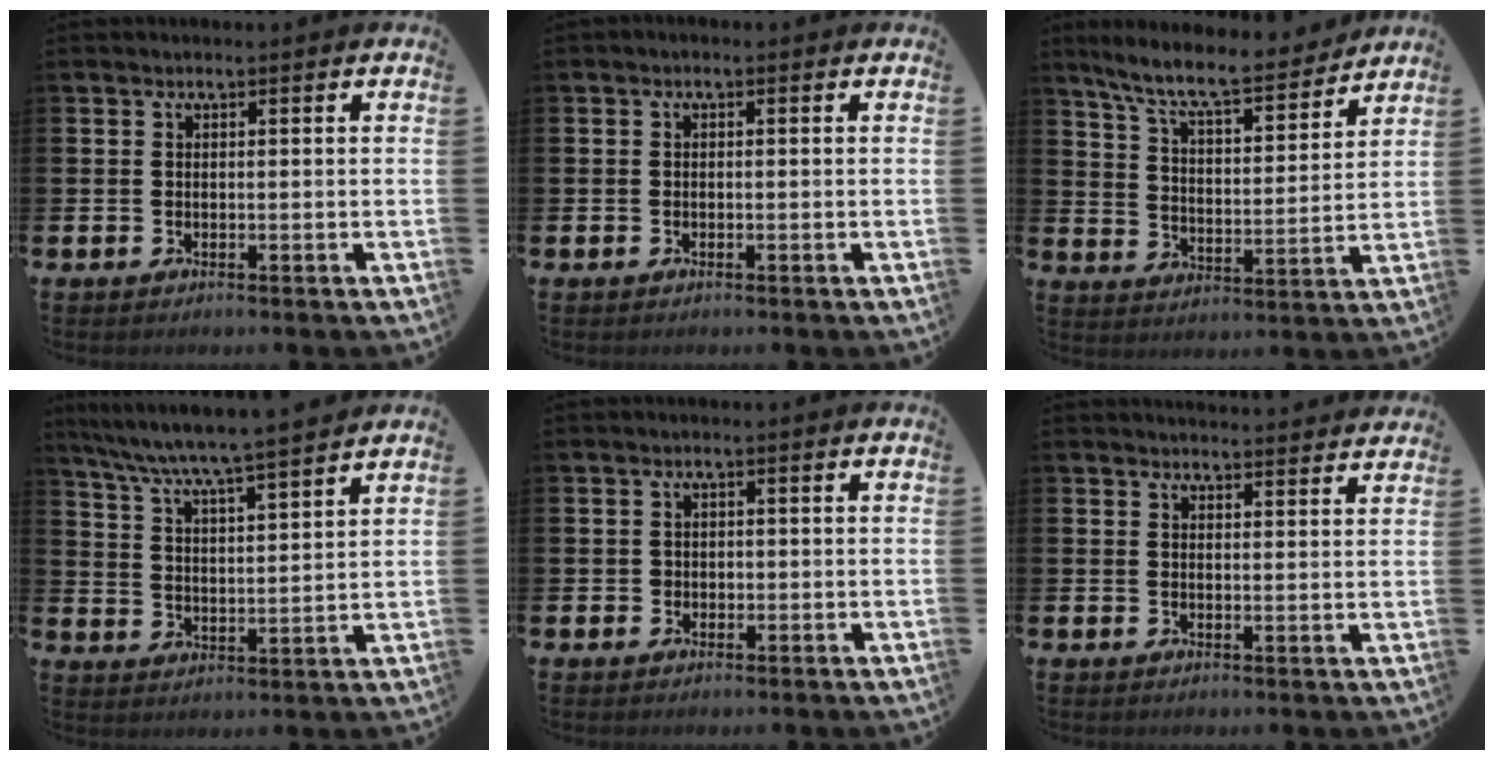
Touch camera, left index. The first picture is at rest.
{"total": 0.5, "force": [-0.4, 0.2, 0.1], "torque": [-0.002, -0.002, -0.010]}
{"total": 9.2, "force": [8.2, 1.4, 3.9], "torque": [-0.106, -0.055, 0.141]}
{"total": 6.9, "force": [6.7, -0.3, 1.9], "torque": [-0.065, -0.047, 0.114]}
{"total": 1.1, "force": [0.0, 1.0, 0.3], "torque": [0.003, 0.003, -0.005]}
{"total": 2.9, "force": [2.9, 0.0, -0.2], "torque": [0.010, -0.024, 0.050]}